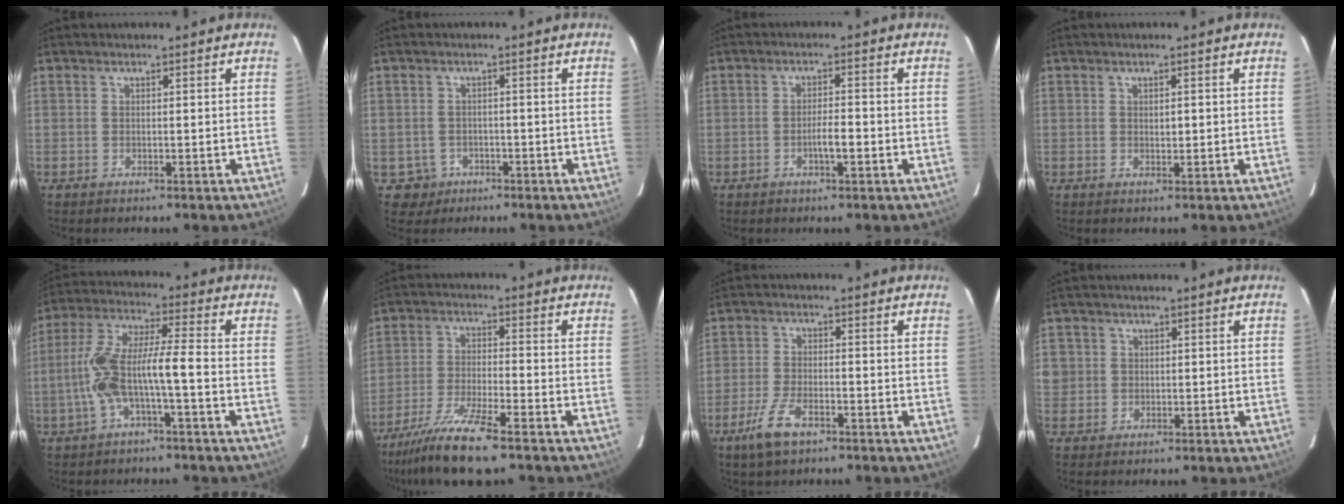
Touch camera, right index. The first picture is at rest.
{"total": 3.4, "force": [-1.3, 3.1, -0.3], "torque": [0.007, 0.011, -0.015]}
{"total": 3.0, "force": [-1.1, 0.5, 2.7], "torque": [-0.045, 0.003, -0.019]}
{"total": 1.1, "force": [0.2, 0.5, 1.0], "torque": [-0.015, -0.001, 0.005]}
{"total": 9.9, "force": [-2.8, 1.2, 9.4], "torque": [-0.203, 0.026, -0.055]}
{"total": 10.1, "force": [-7.6, 0.2, 6.6], "torque": [-0.125, -0.031, -0.139]}
{"total": 5.6, "force": [-3.5, 1.7, 4.0], "torque": [-0.091, -0.008, -0.061]}
{"total": 3.6, "force": [0.6, 3.5, 0.5], "torque": [-0.007, 0.008, 0.016]}